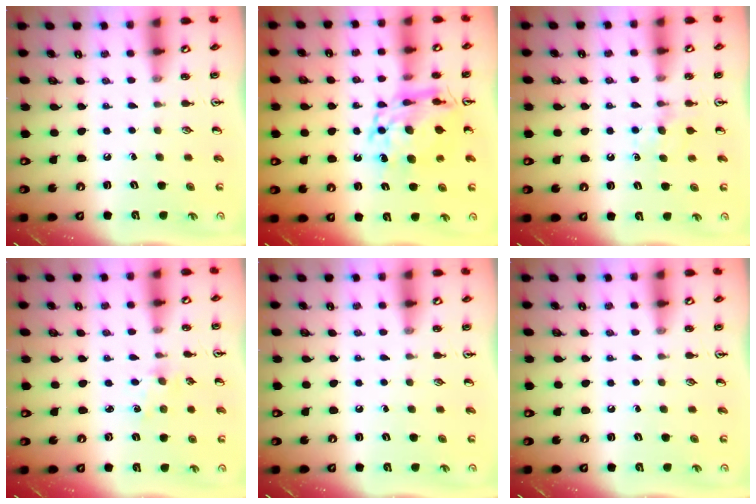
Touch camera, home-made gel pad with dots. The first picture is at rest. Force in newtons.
{"total": 13.5, "press": 13.4, "slide": 1.4}
{"total": 4.8, "press": 4.7, "slide": 0.5}
{"total": 1.9, "press": 1.8, "slide": 0.4}
{"total": 0.0}
{"total": 0.0}